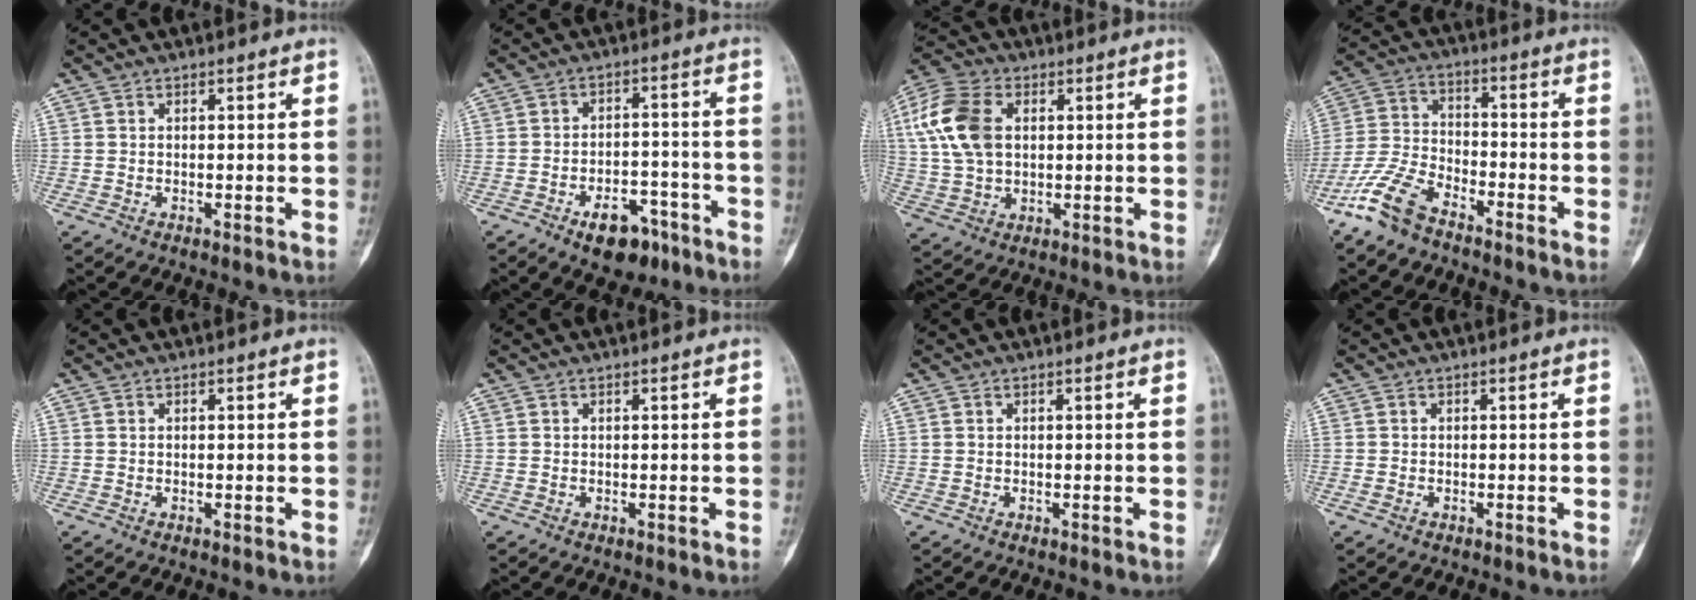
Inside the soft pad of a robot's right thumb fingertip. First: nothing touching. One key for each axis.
{"total": 9.1, "fx": -5.6, "fy": 4.9, "fz": 5.2, "tx": -0.052, "ty": 0.040, "tz": -0.081}
{"total": 13.6, "fx": 3.1, "fy": 9.0, "fz": 9.6, "tx": -0.196, "ty": 0.012, "tz": 0.058}
{"total": 10.5, "fx": -7.7, "fy": 4.3, "fz": 5.7, "tx": -0.131, "ty": 0.035, "tz": -0.162}
{"total": 0.0}
{"total": 0.0}
{"total": 0.0}
{"total": 0.6, "fx": -0.4, "fy": 0.3, "fz": 0.4, "tx": -0.013, "ty": -0.001, "tz": -0.009}